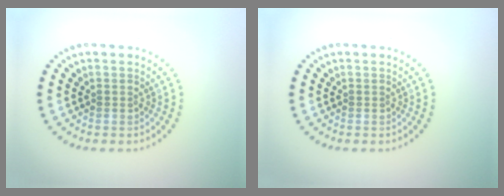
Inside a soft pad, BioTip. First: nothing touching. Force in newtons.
{"total": 0.0}